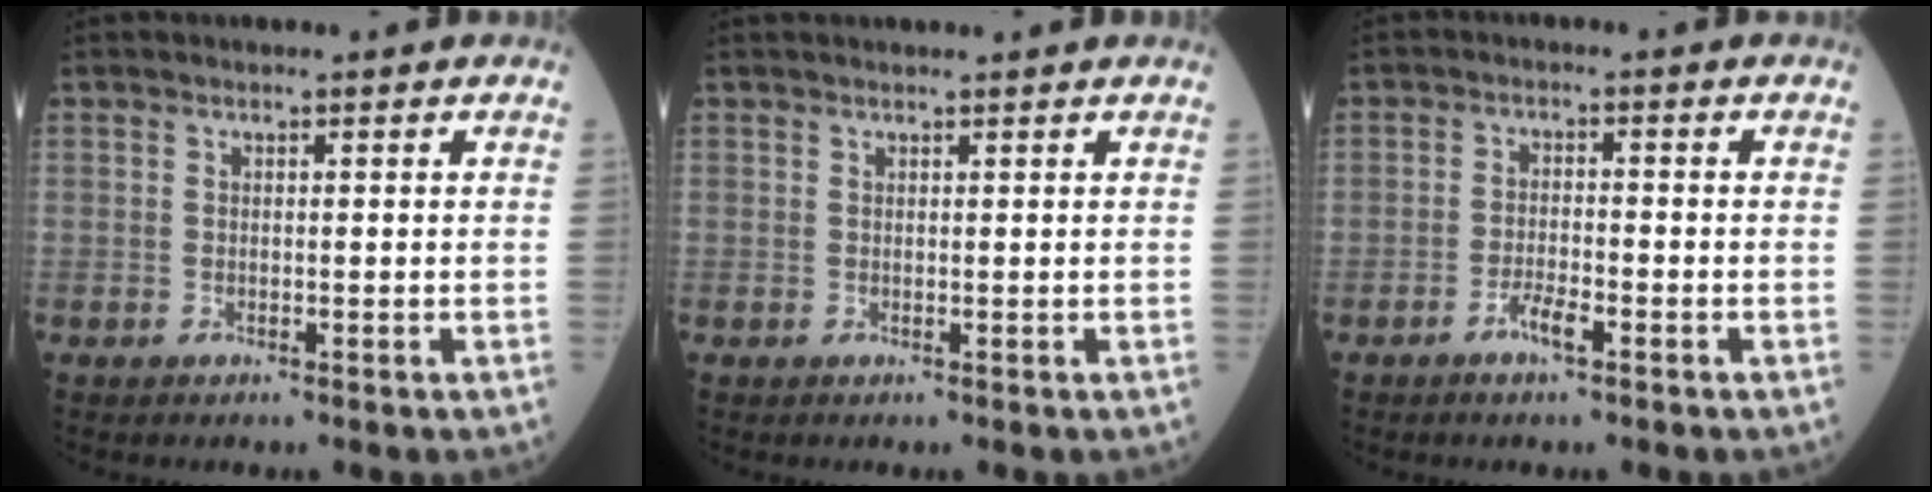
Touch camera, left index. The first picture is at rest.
{"total": 2.0, "force": [1.9, -0.1, 0.6], "torque": [-0.006, 0.023, 0.030]}
{"total": 3.0, "force": [-2.0, 0.5, 2.1], "torque": [-0.040, 0.000, -0.039]}